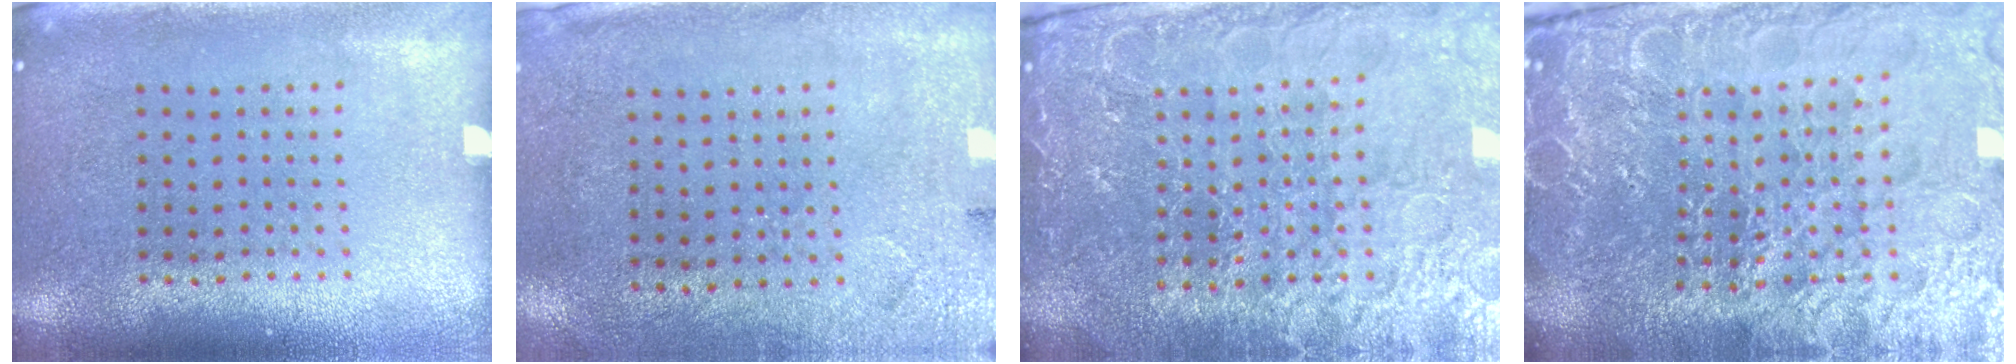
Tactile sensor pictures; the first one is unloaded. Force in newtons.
{"total": 2.7, "press": 2.2, "slide": 1.5}
{"total": 4.7, "press": 4.4, "slide": 1.7}
{"total": 6.2, "press": 5.6, "slide": 2.6}